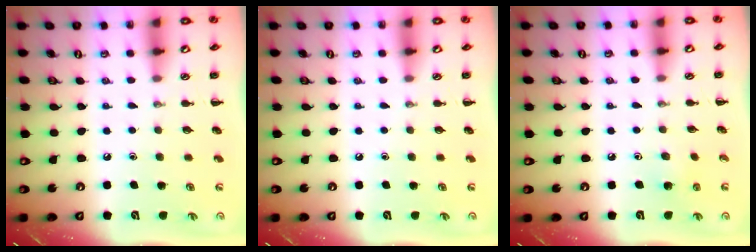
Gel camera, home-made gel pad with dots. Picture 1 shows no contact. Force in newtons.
{"total": 0.0}
{"total": 3.8, "press": 3.6, "slide": 1.3}